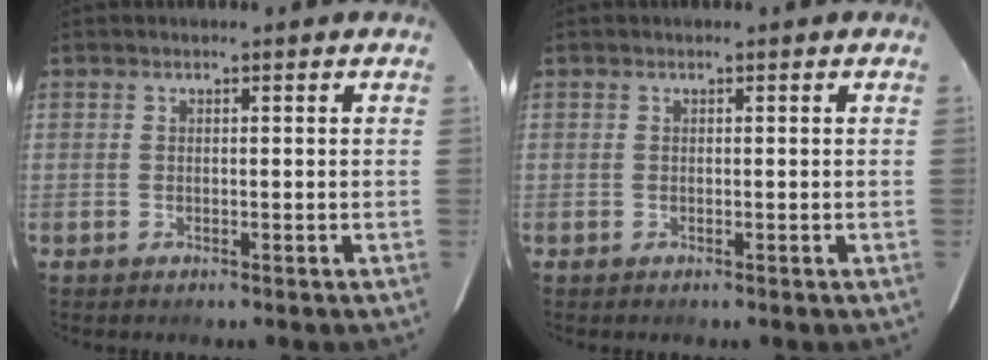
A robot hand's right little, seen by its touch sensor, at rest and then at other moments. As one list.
[{"total": 0.0}]